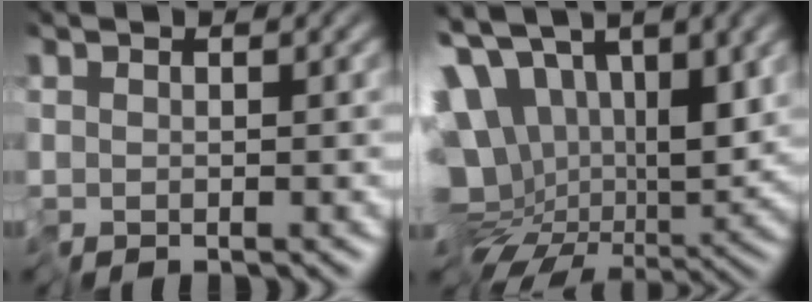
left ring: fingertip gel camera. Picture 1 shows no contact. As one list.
[{"total": 14.6, "force": [3.6, 9.5, 10.5], "torque": [-0.183, -0.007, 0.087]}]